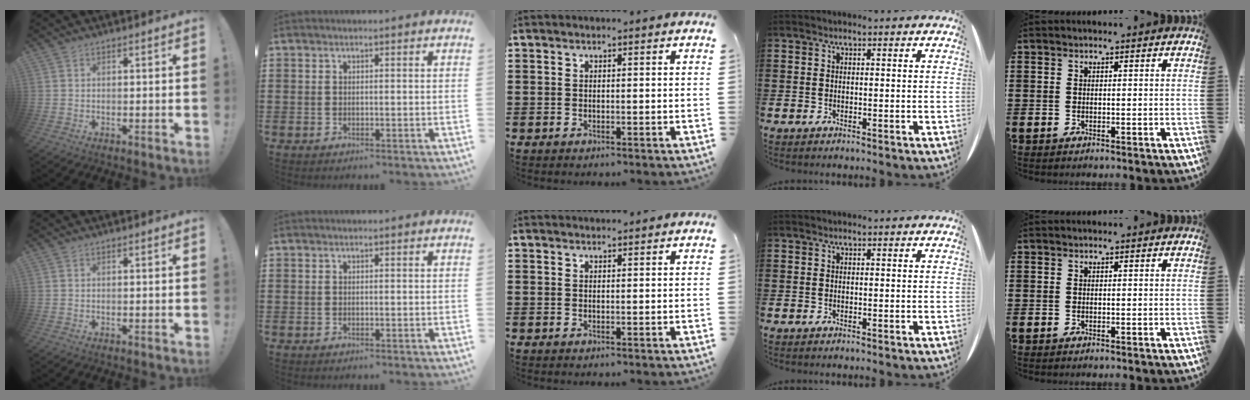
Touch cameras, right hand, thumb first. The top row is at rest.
{"middle": {"total": 0.8, "force": [0.8, 0.0, 0.0], "torque": [-0.003, -0.003, 0.016]}}